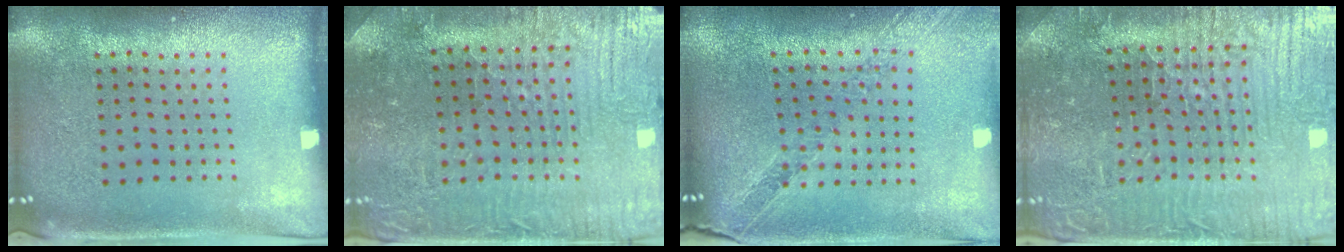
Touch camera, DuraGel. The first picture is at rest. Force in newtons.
{"total": 2.0, "press": 1.9, "slide": 0.4}
{"total": 1.0, "press": 1.0, "slide": 0.0}
{"total": 4.2, "press": 4.1, "slide": 0.6}